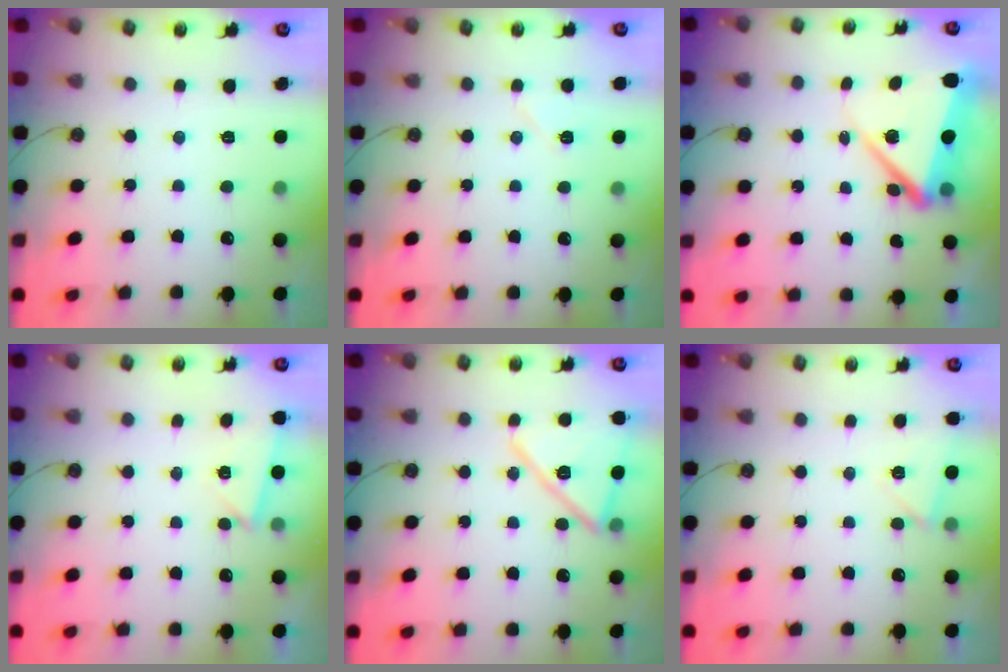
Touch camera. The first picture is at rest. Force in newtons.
{"total": 5.0, "press": 5.0, "slide": 0.5}
{"total": 9.7, "press": 9.6, "slide": 1.6}
{"total": 3.7, "press": 3.4, "slide": 1.4}
{"total": 15.2, "press": 15.2, "slide": 0.8}
{"total": 4.1, "press": 3.7, "slide": 1.7}